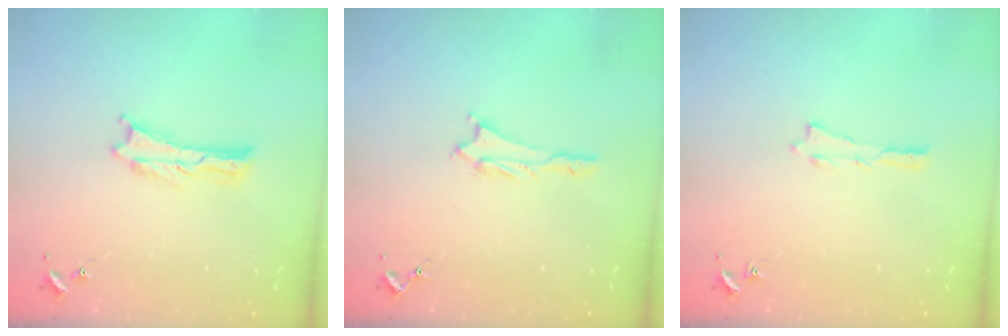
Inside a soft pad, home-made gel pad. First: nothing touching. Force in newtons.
{"total": 1.2, "press": 1.2, "slide": 0.1}
{"total": 0.0}